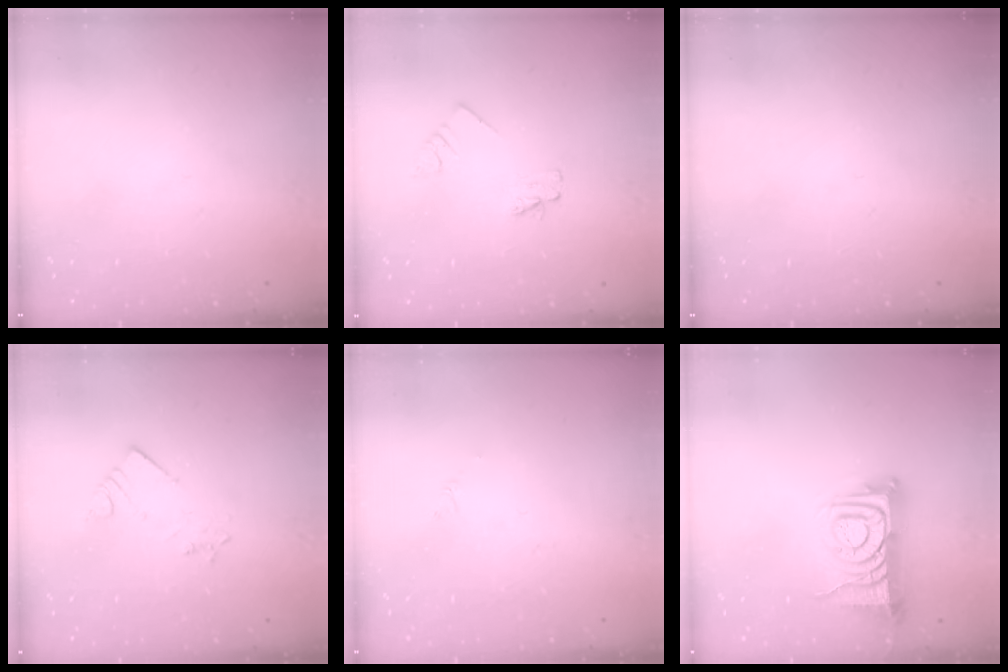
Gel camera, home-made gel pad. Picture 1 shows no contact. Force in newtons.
{"total": 2.9, "press": 2.9, "slide": 0.3}
{"total": 0.0}
{"total": 2.8, "press": 2.8, "slide": 0.1}
{"total": 1.6, "press": 1.5, "slide": 0.3}
{"total": 11.0, "press": 11.0, "slide": 0.9}